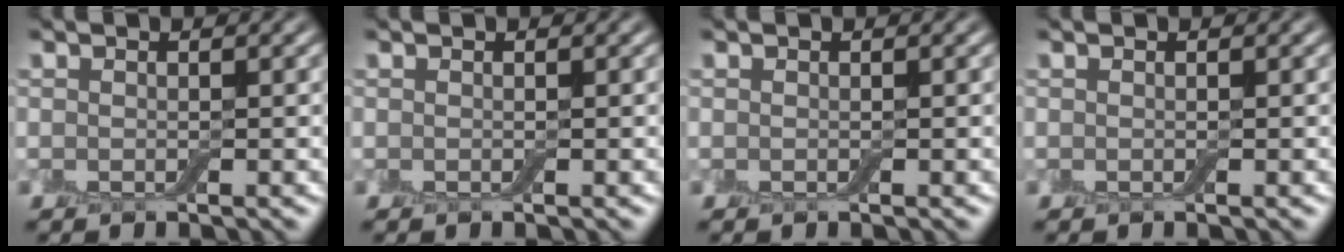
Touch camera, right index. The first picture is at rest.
{"total": 0.0}
{"total": 0.0}
{"total": 0.0}